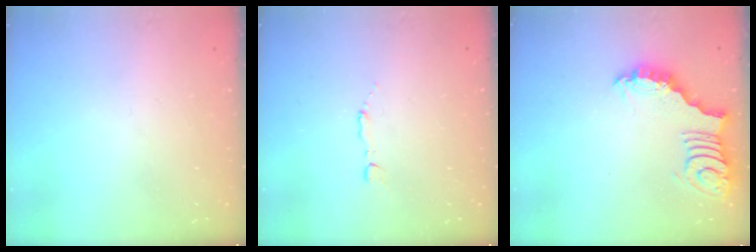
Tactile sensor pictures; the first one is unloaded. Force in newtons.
{"total": 1.2, "press": 1.2, "slide": 0.1}
{"total": 3.0, "press": 3.0, "slide": 0.2}